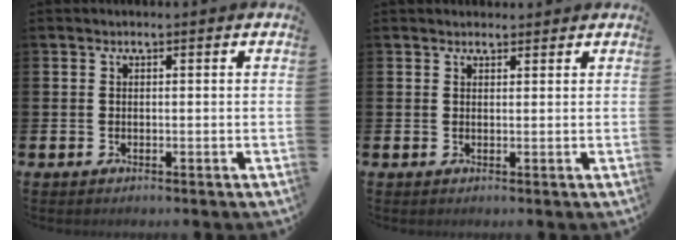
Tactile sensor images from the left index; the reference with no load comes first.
{"total": 1.4, "force": [1.3, 0.4, 0.0], "torque": [0.009, 0.000, 0.022]}